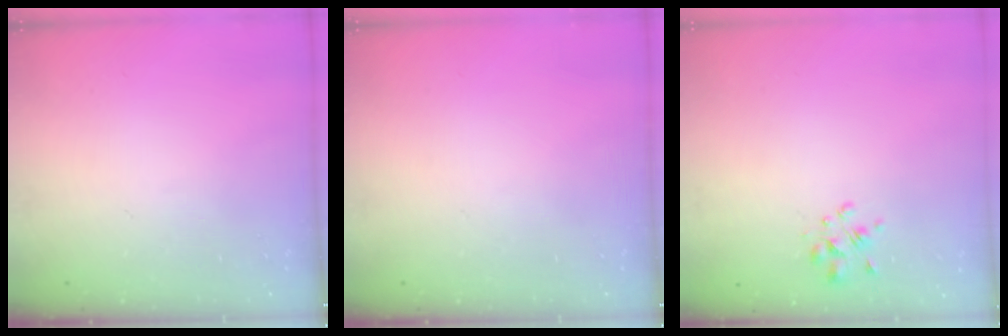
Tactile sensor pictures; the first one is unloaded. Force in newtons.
{"total": 0.0}
{"total": 2.4, "press": 2.3, "slide": 0.7}